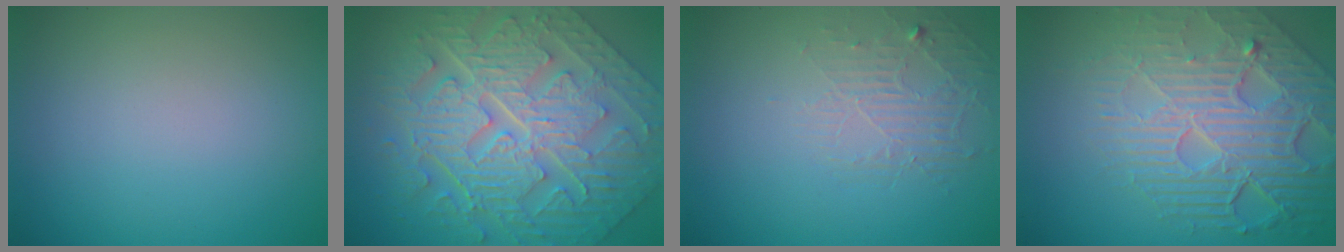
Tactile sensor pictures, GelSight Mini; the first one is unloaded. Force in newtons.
{"total": 11.4, "press": 7.9, "slide": 8.3}
{"total": 1.8, "press": 0.8, "slide": 1.6}
{"total": 8.6, "press": 5.8, "slide": 6.4}